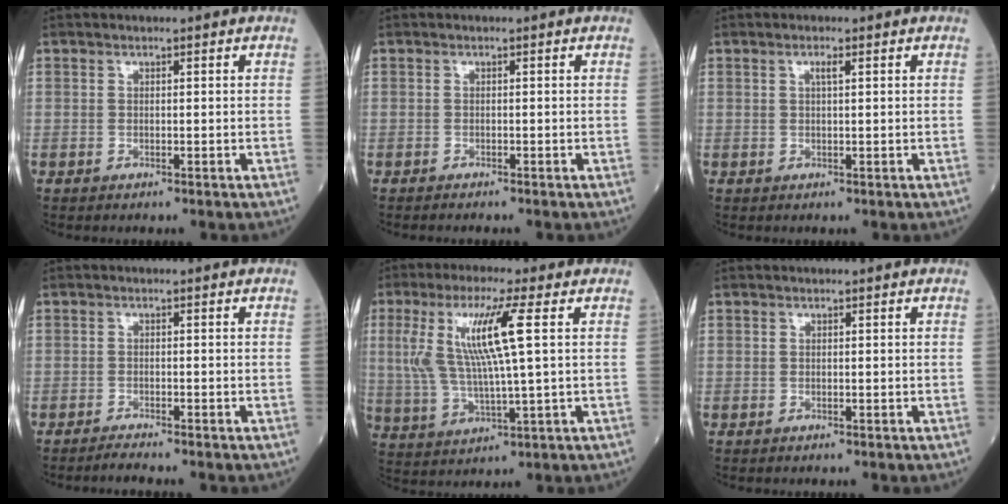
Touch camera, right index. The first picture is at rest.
{"total": 1.0, "force": [-0.9, 0.0, 0.4], "torque": [-0.009, -0.002, -0.013]}
{"total": 1.1, "force": [0.5, 0.0, 1.0], "torque": [-0.023, 0.000, 0.008]}
{"total": 1.7, "force": [-1.7, -0.4, 0.4], "torque": [-0.015, -0.006, -0.031]}
{"total": 11.4, "force": [2.7, 0.1, 11.1], "torque": [-0.245, 0.005, 0.053]}
{"total": 0.0}